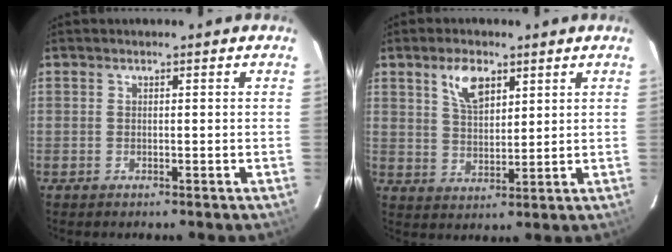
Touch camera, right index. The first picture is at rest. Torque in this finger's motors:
{"motor_torque": [0.29, 0.24, 0.36, 0.07]}